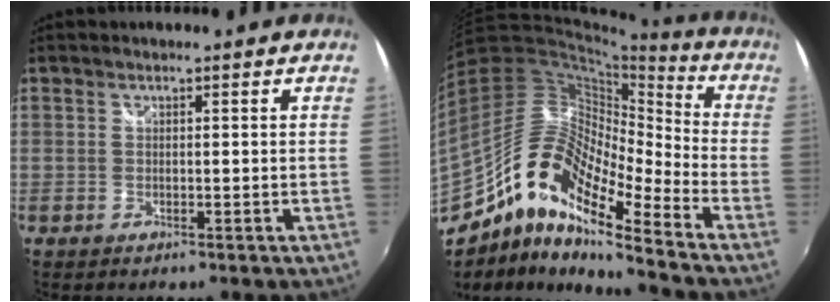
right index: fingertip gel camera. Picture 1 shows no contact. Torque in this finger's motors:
{"motor_torque": [0.51, -0.66, 0.72, 0.17]}